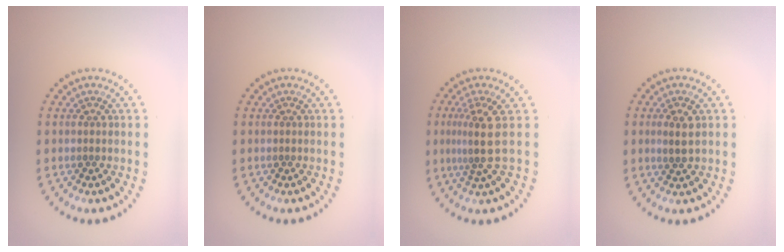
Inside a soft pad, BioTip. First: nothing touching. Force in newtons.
{"total": 0.0}
{"total": 2.9, "press": 2.1, "slide": 2.0}
{"total": 1.9, "press": 1.8, "slide": 0.5}